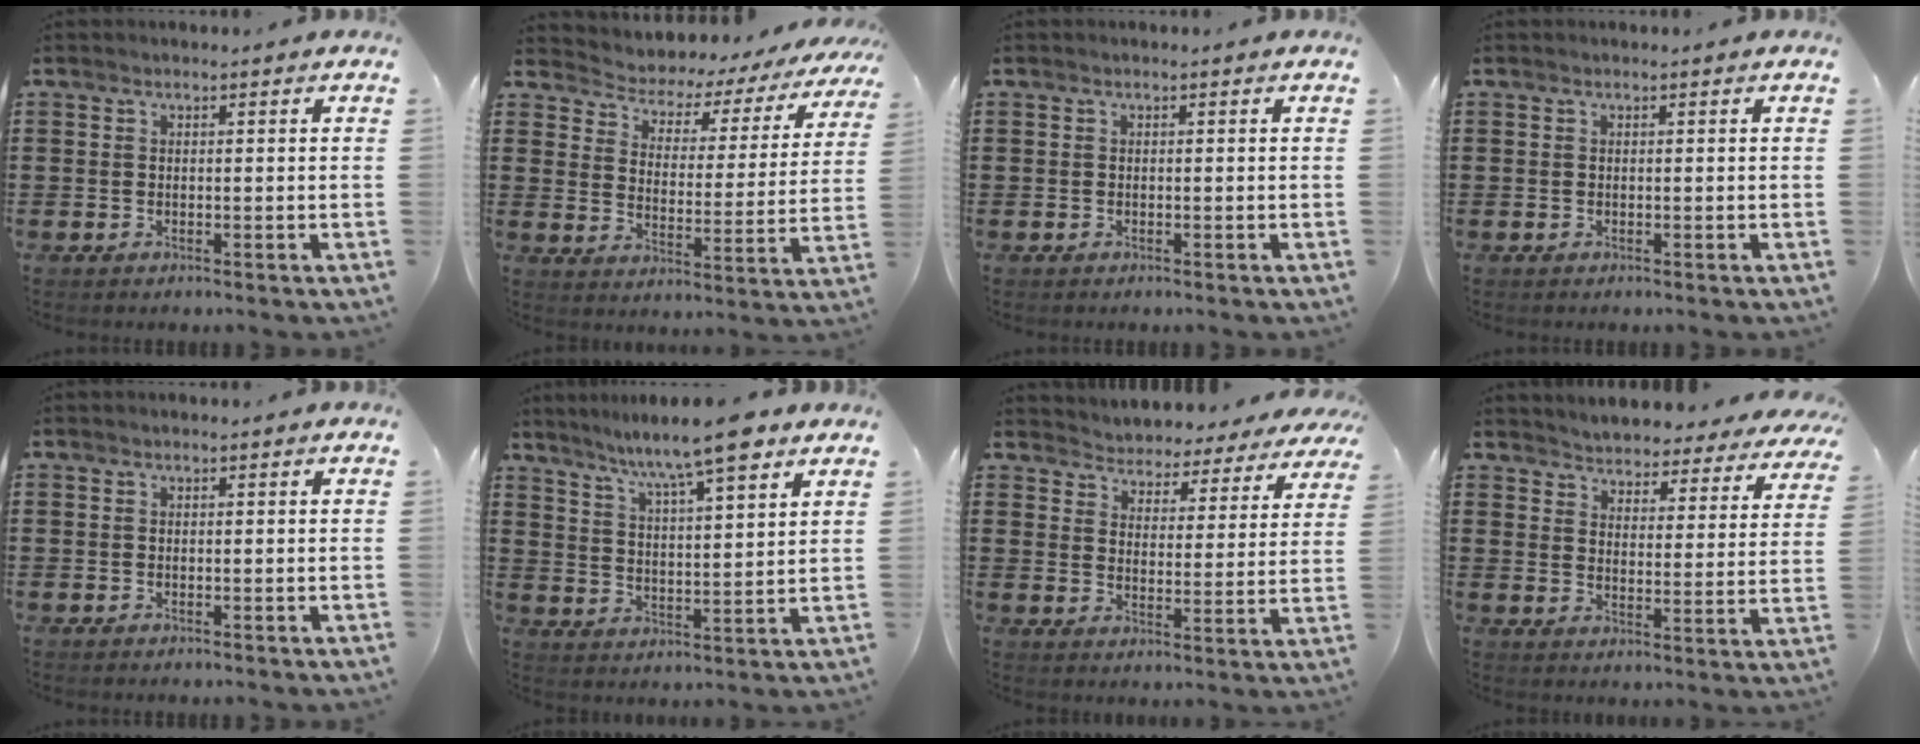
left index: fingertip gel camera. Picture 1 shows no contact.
{"total": 3.2, "force": [3.0, 1.0, 0.3], "torque": [-0.031, -0.032, 0.040]}
{"total": 0.0}
{"total": 0.0}
{"total": 0.0}
{"total": 8.6, "force": [6.9, 1.0, 5.0], "torque": [-0.109, -0.026, 0.118]}
{"total": 3.6, "force": [3.5, 0.2, -0.8], "torque": [-0.011, -0.031, 0.055]}
{"total": 3.9, "force": [3.8, 0.1, -0.8], "torque": [-0.013, -0.037, 0.062]}